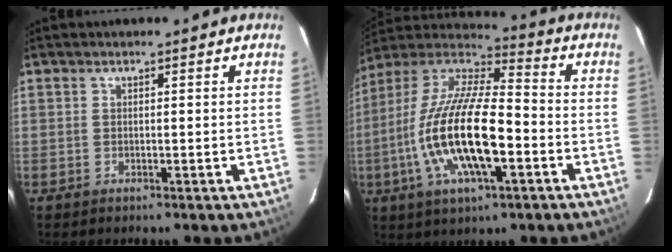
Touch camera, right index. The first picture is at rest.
{"total": 20.8, "force": [-5.4, 6.8, 18.9], "torque": [-0.377, -0.015, -0.106]}